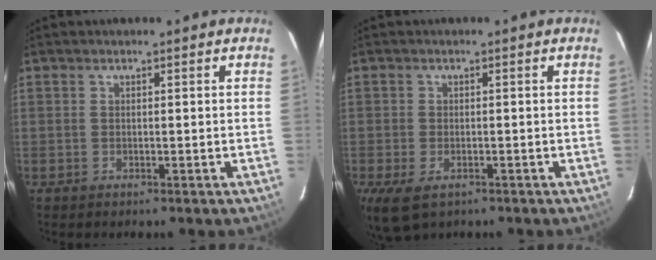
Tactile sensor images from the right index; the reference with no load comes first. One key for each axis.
{"total": 6.7, "fx": -3.7, "fy": 3.6, "fz": 4.3, "tx": -0.096, "ty": -0.026, "tz": -0.061}